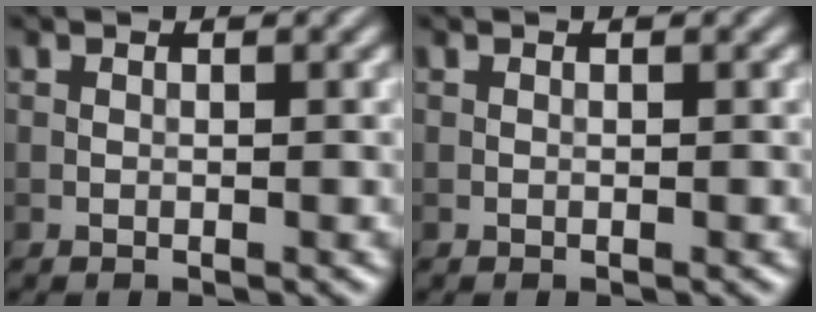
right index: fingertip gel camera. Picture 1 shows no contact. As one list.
[{"total": 0.0}]